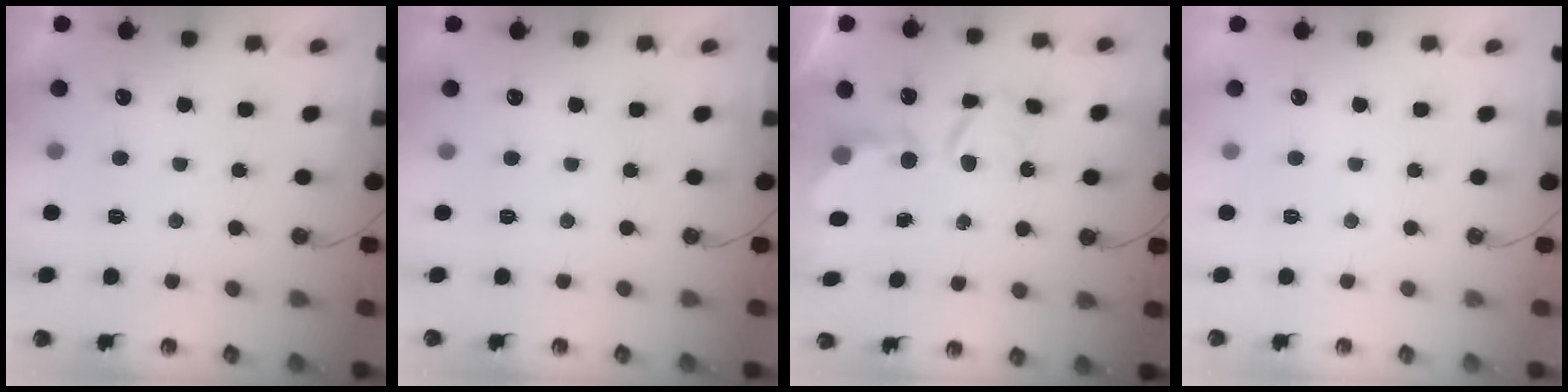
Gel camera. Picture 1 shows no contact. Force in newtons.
{"total": 0.0}
{"total": 6.1, "press": 6.1, "slide": 0.3}
{"total": 0.0}